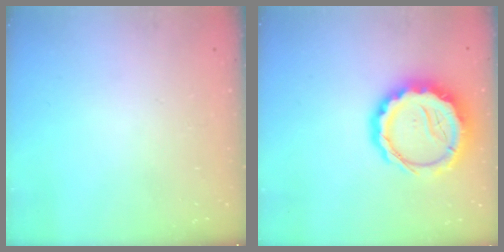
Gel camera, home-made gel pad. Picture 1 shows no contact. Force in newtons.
{"total": 15.7, "press": 15.3, "slide": 3.3}